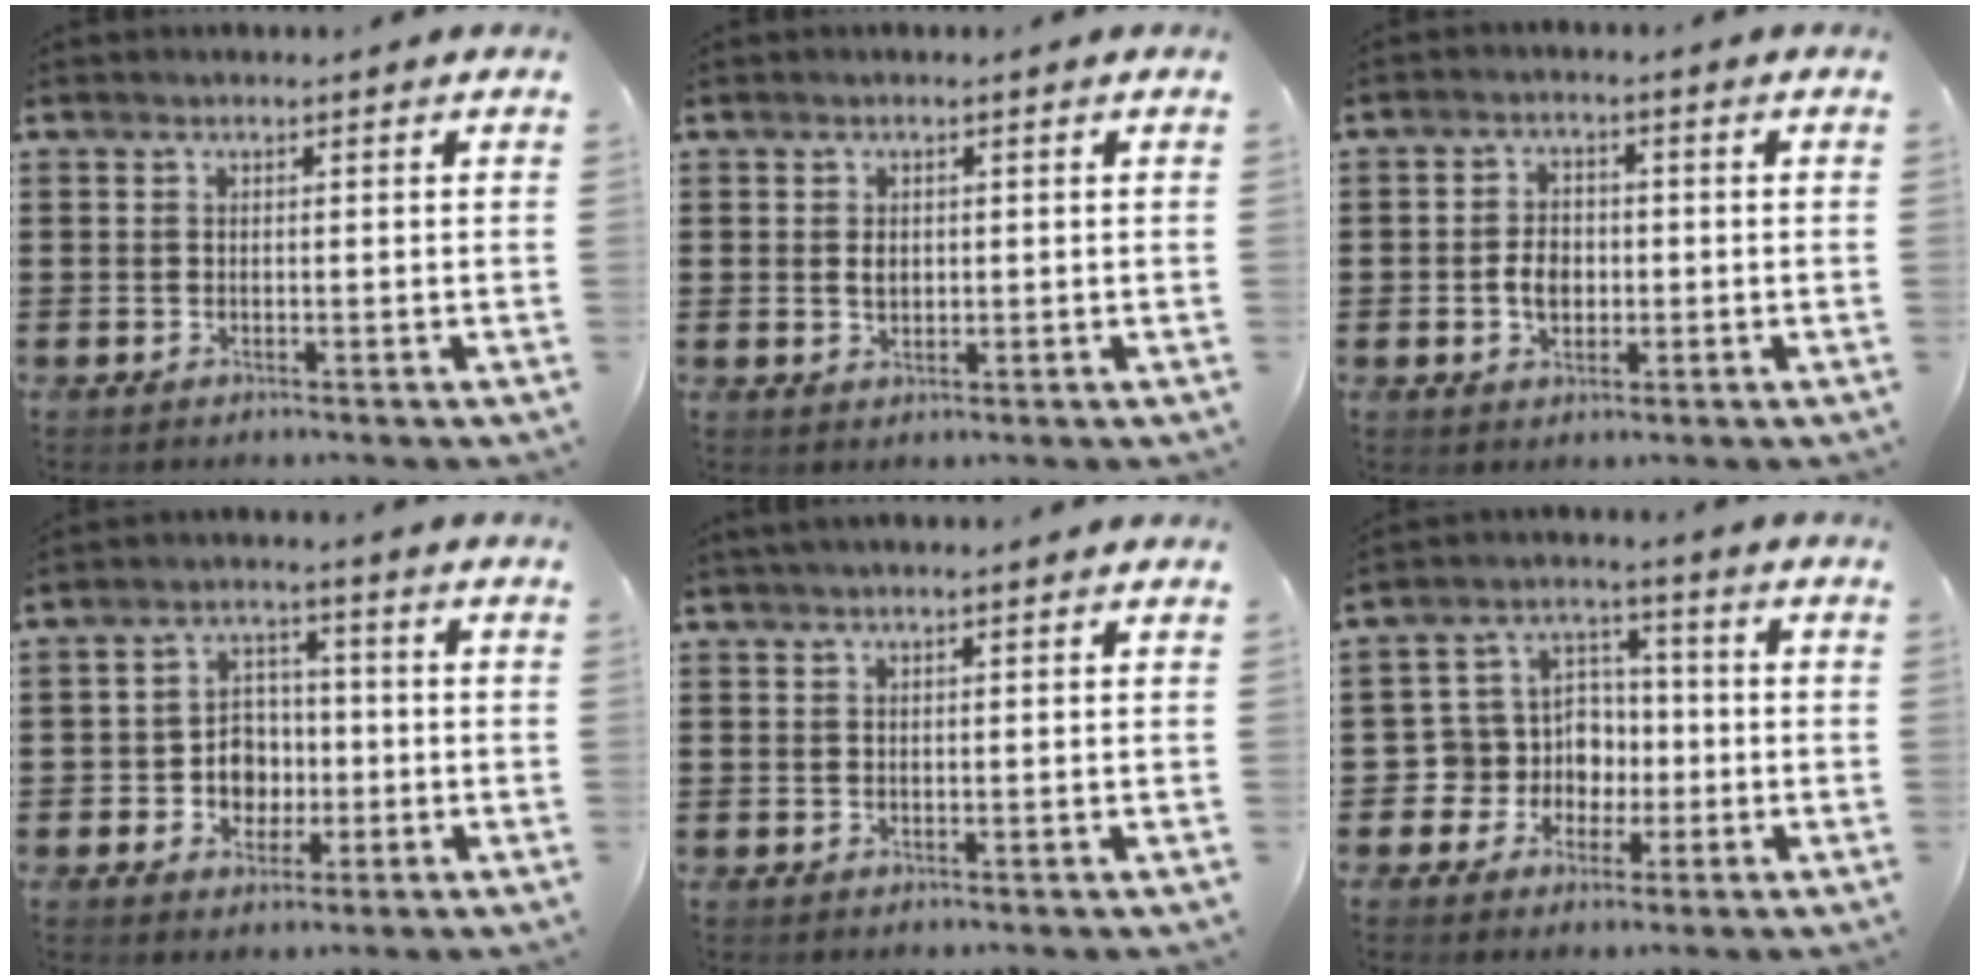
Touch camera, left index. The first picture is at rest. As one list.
[{"total": 1.6, "force": [0.3, 1.0, 1.1], "torque": [-0.018, 0.002, 0.003]}, {"total": 4.0, "force": [-0.7, 2.8, 2.7], "torque": [-0.048, 0.003, -0.015]}, {"total": 5.3, "force": [-1.0, 4.8, 1.9], "torque": [-0.042, 0.012, -0.022]}, {"total": 1.1, "force": [0.9, 0.0, 0.7], "torque": [-0.016, 0.001, 0.016]}, {"total": 7.5, "force": [-0.5, 7.3, 1.7], "torque": [-0.078, 0.000, -0.008]}]